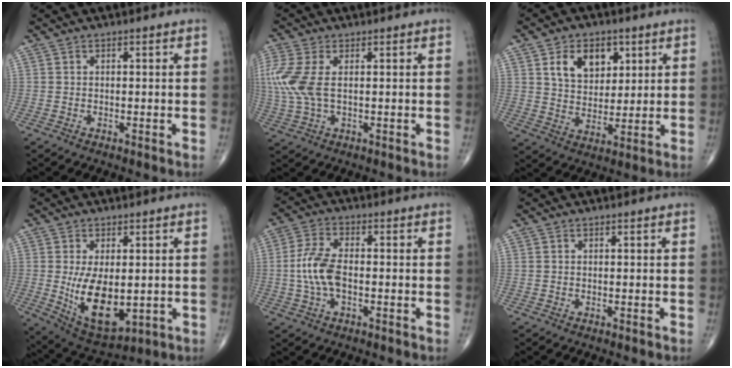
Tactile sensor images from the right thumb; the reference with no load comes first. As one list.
[{"total": 9.0, "force": [1.2, 4.5, 7.6], "torque": [-0.217, 0.008, 0.029]}, {"total": 10.2, "force": [4.2, 7.0, 6.0], "torque": [-0.065, -0.021, 0.076]}, {"total": 12.4, "force": [-0.9, 6.5, 10.6], "torque": [-0.171, -0.020, 0.008]}, {"total": 8.2, "force": [-1.0, 4.2, 7.0], "torque": [-0.158, 0.017, -0.020]}, {"total": 0.0}]